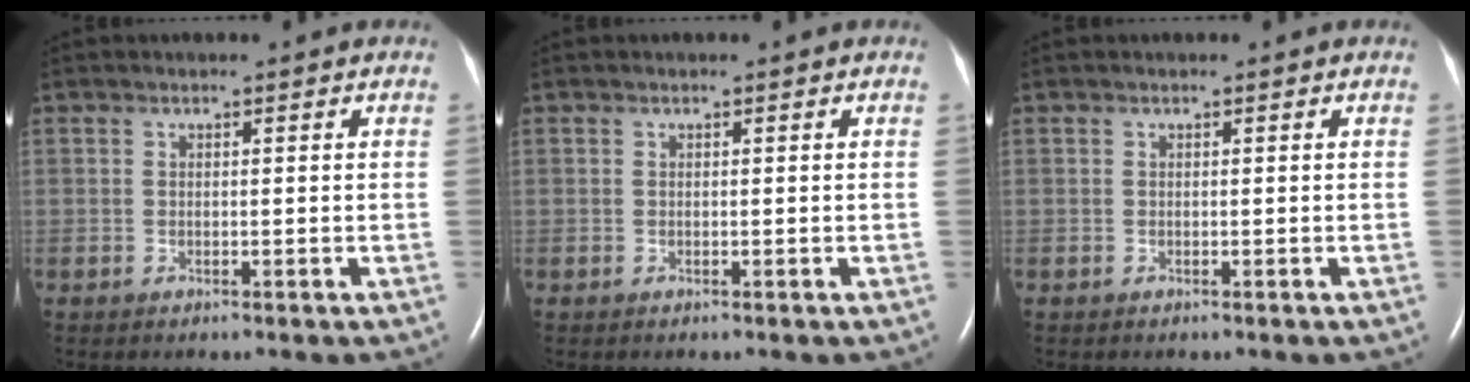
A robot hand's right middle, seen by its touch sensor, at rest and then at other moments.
{"total": 0.0}
{"total": 0.0}